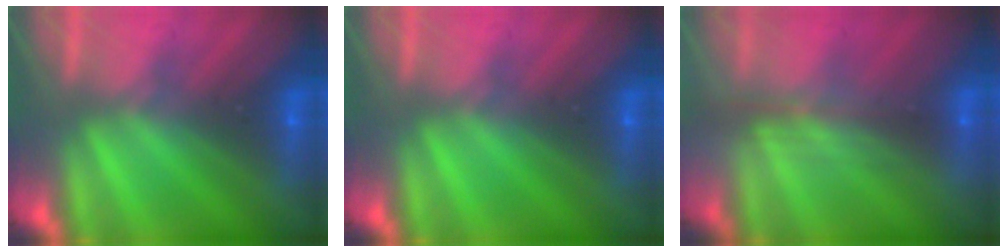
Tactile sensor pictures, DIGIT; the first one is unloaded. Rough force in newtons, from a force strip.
{"total": 0.0}
{"total": 2.4}